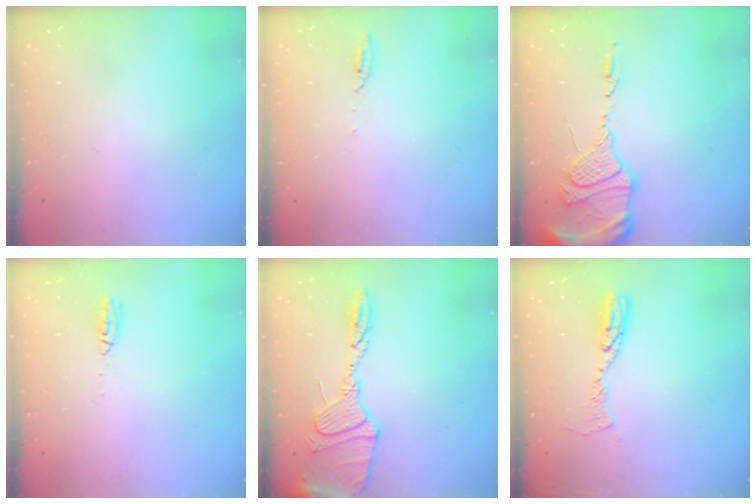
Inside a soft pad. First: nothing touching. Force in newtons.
{"total": 3.5, "press": 3.5, "slide": 0.2}
{"total": 15.6, "press": 15.2, "slide": 3.5}
{"total": 5.4, "press": 4.1, "slide": 3.5}
{"total": 15.2, "press": 15.1, "slide": 1.3}
{"total": 9.3, "press": 9.3, "slide": 0.9}